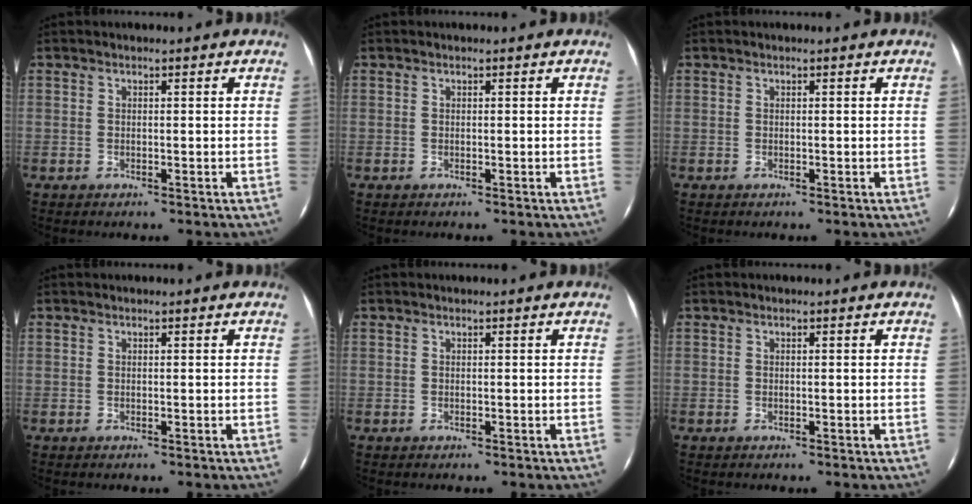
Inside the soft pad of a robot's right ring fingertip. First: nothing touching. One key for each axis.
{"total": 0.0}
{"total": 0.0}
{"total": 0.0}
{"total": 0.0}
{"total": 0.0}